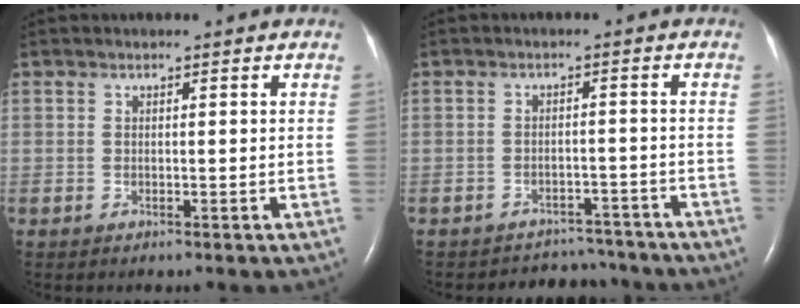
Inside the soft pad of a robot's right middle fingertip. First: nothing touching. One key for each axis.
{"total": 6.7, "fx": -6.3, "fy": 2.2, "fz": -0.8, "tx": 0.011, "ty": 0.022, "tz": -0.077}